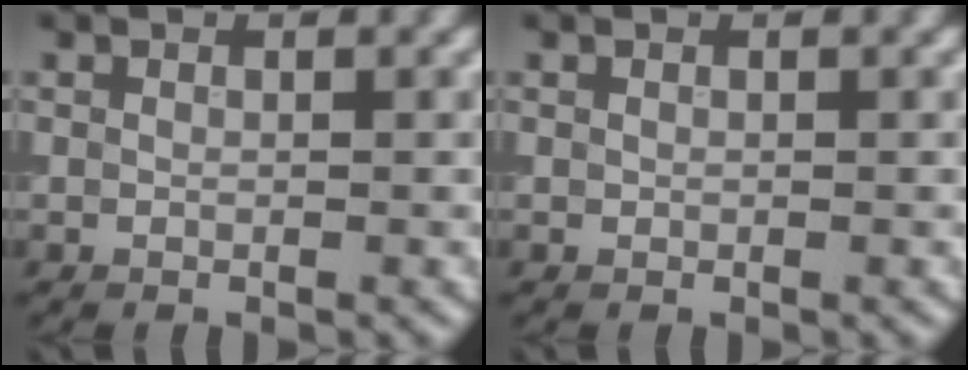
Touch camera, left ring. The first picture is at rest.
{"total": 0.0}